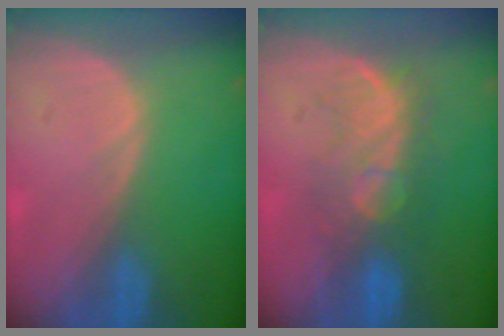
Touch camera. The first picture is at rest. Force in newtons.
{"total": 7.6, "press": 7.3, "slide": 2.1}